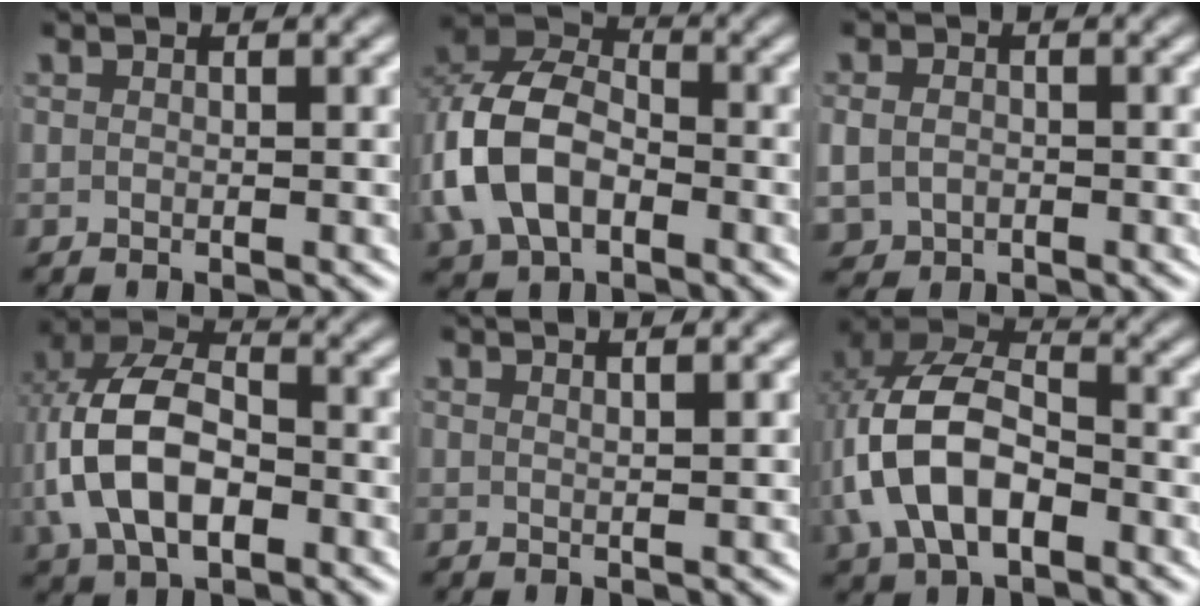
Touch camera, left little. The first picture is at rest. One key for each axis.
{"total": 10.3, "fx": -0.7, "fy": 8.4, "fz": 5.9, "tx": -0.139, "ty": -0.010, "tz": -0.018}
{"total": 3.6, "fx": -0.8, "fy": 3.2, "fz": 1.5, "tx": -0.054, "ty": -0.025, "tz": -0.001}
{"total": 10.1, "fx": -0.2, "fy": 7.2, "fz": 7.1, "tx": -0.149, "ty": -0.017, "tz": -0.001}
{"total": 1.9, "fx": 1.4, "fy": -0.3, "fz": 1.2, "tx": -0.016, "ty": -0.002, "tz": 0.026}
{"total": 11.0, "fx": -0.2, "fy": 8.3, "fz": 7.2, "tx": -0.160, "ty": -0.019, "tz": -0.004}